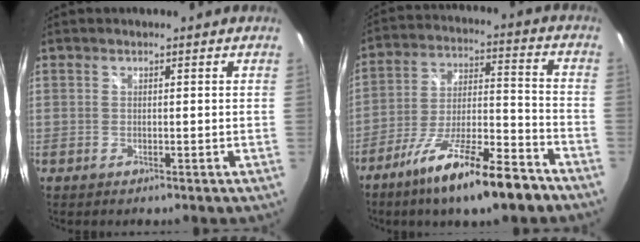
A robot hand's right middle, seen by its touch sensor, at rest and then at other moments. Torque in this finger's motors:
{"motor_torque": [1.25, -0.88, 0.96, 0.21]}